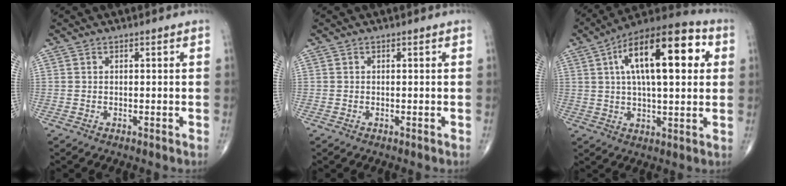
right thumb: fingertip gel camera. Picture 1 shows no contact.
{"total": 0.0}
{"total": 21.1, "force": [5.6, 8.4, 18.5], "torque": [-0.279, 0.014, 0.077]}